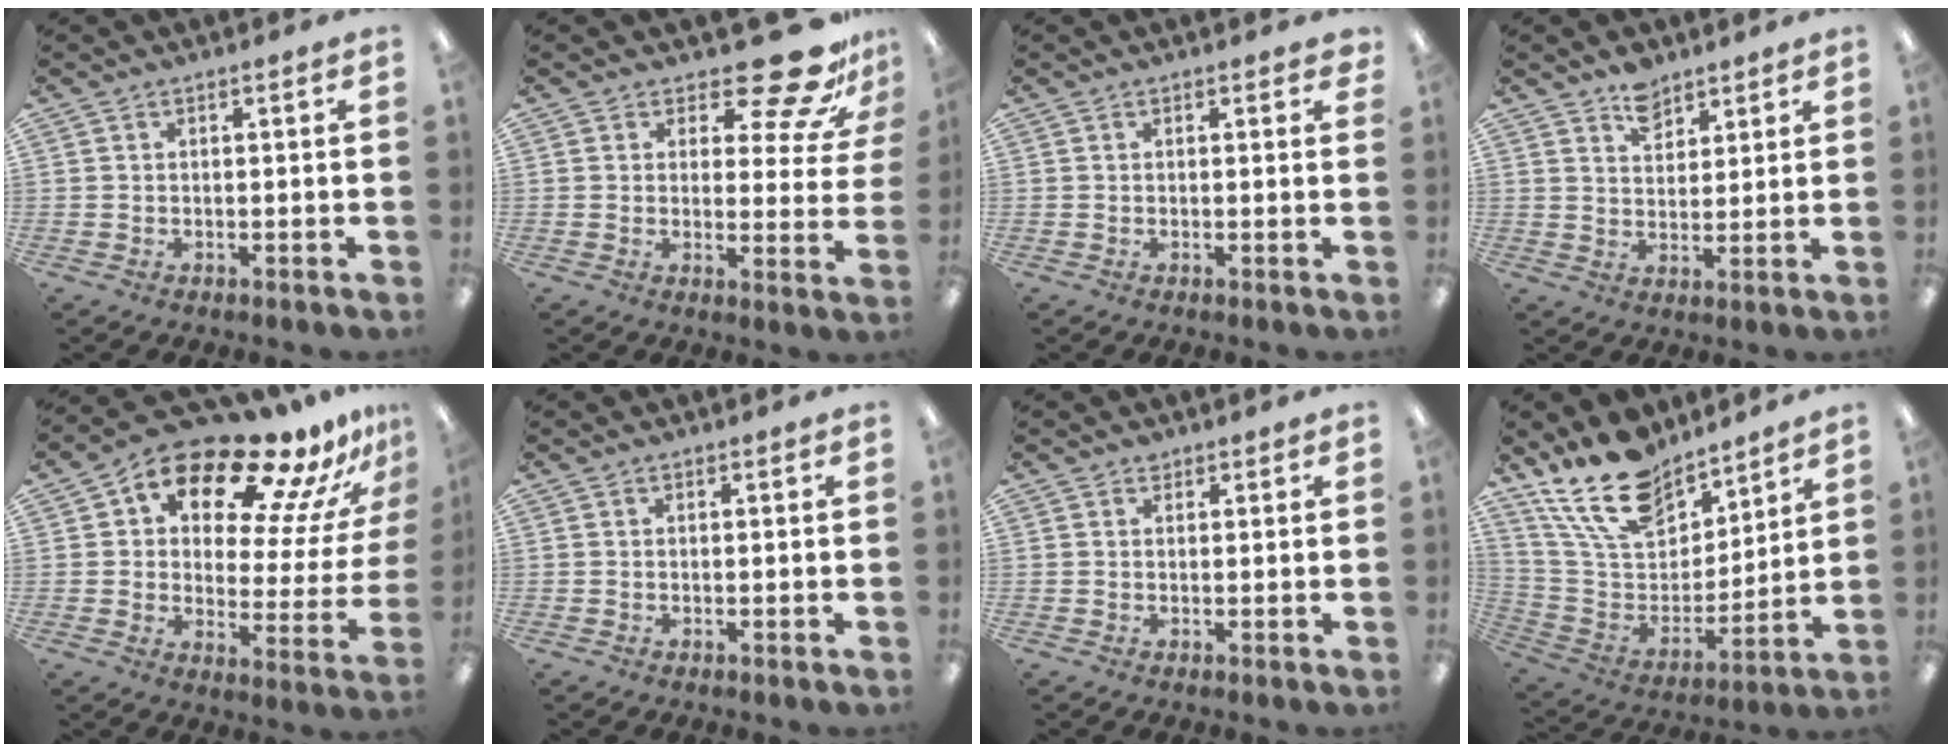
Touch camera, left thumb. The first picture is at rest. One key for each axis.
{"total": 15.8, "fx": 11.1, "fy": 5.7, "fz": 9.6, "tx": -0.136, "ty": -0.077, "tz": 0.187}
{"total": 0.6, "fx": 0.4, "fy": 0.2, "fz": 0.3, "tx": 0.000, "ty": -0.001, "tz": 0.006}
{"total": 6.3, "fx": 4.9, "fy": 3.6, "fz": 1.7, "tx": -0.018, "ty": -0.022, "tz": 0.086}
{"total": 16.7, "fx": 12.5, "fy": 6.8, "fz": 8.9, "tx": -0.155, "ty": -0.097, "tz": 0.207}
{"total": 0.0}
{"total": 1.1, "fx": 0.8, "fy": 0.8, "fz": 0.2, "tx": 0.004, "ty": -0.001, "tz": 0.014}
{"total": 19.0, "fx": 14.8, "fy": 9.0, "fz": 7.9, "tx": -0.170, "ty": -0.085, "tz": 0.275}